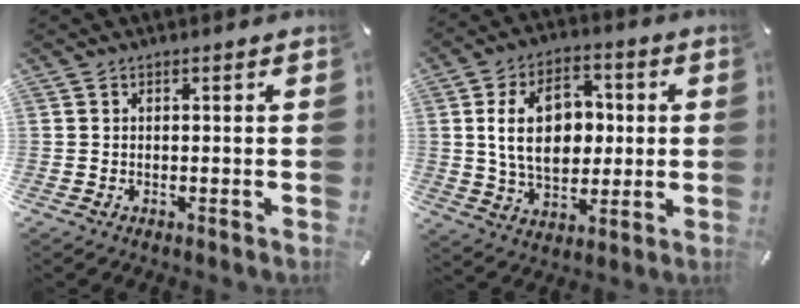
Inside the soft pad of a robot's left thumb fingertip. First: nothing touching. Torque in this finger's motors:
{"motor_torque": [1.07, 2.19, 1.44, -1.20, 0.55]}